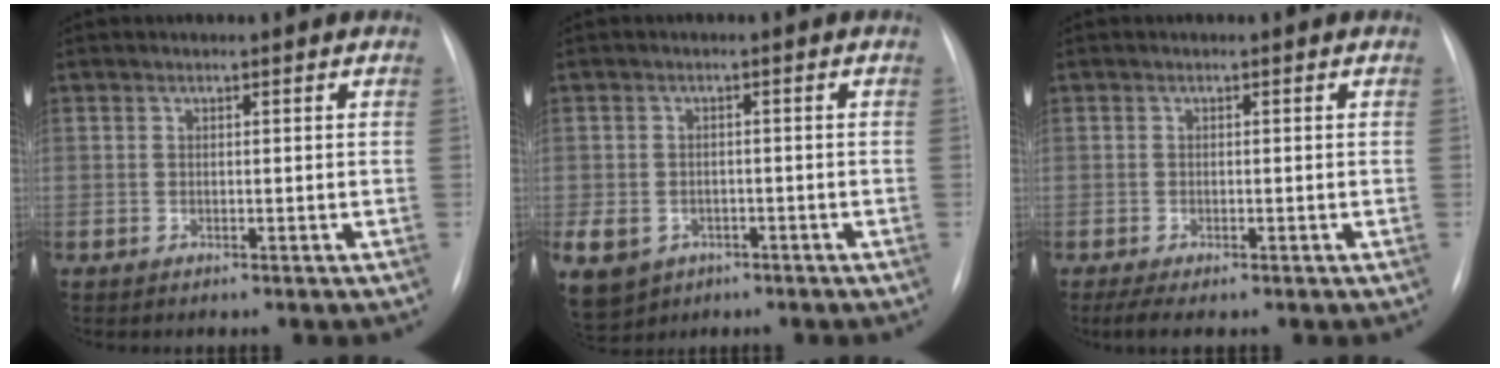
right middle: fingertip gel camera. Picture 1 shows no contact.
{"total": 15.7, "force": [-6.8, 12.7, 6.2], "torque": [-0.199, -0.006, -0.088]}
{"total": 3.4, "force": [-2.2, 1.0, 2.4], "torque": [-0.043, -0.010, -0.032]}